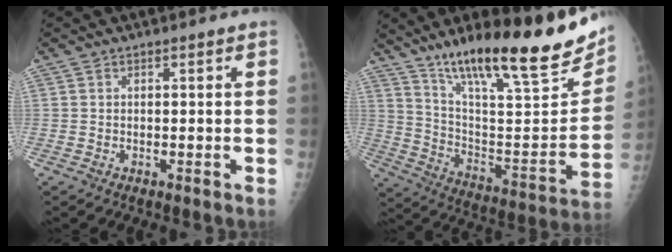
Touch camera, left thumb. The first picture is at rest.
{"total": 28.2, "force": [18.9, 6.1, 20.0], "torque": [-0.287, -0.067, 0.310]}